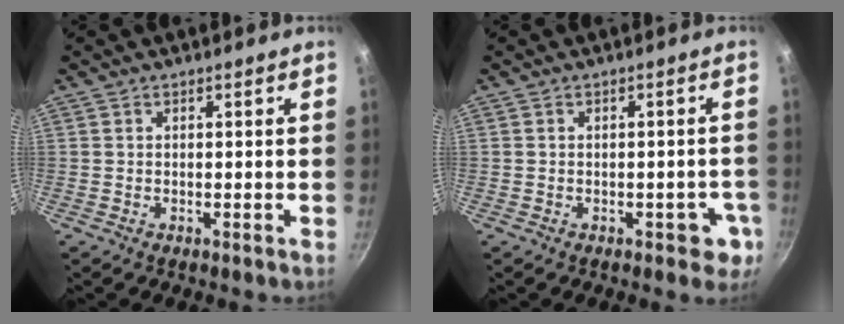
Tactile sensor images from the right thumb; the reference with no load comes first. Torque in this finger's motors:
{"motor_torque": [0.74, 0.30, -0.26, 0.10, 0.02]}